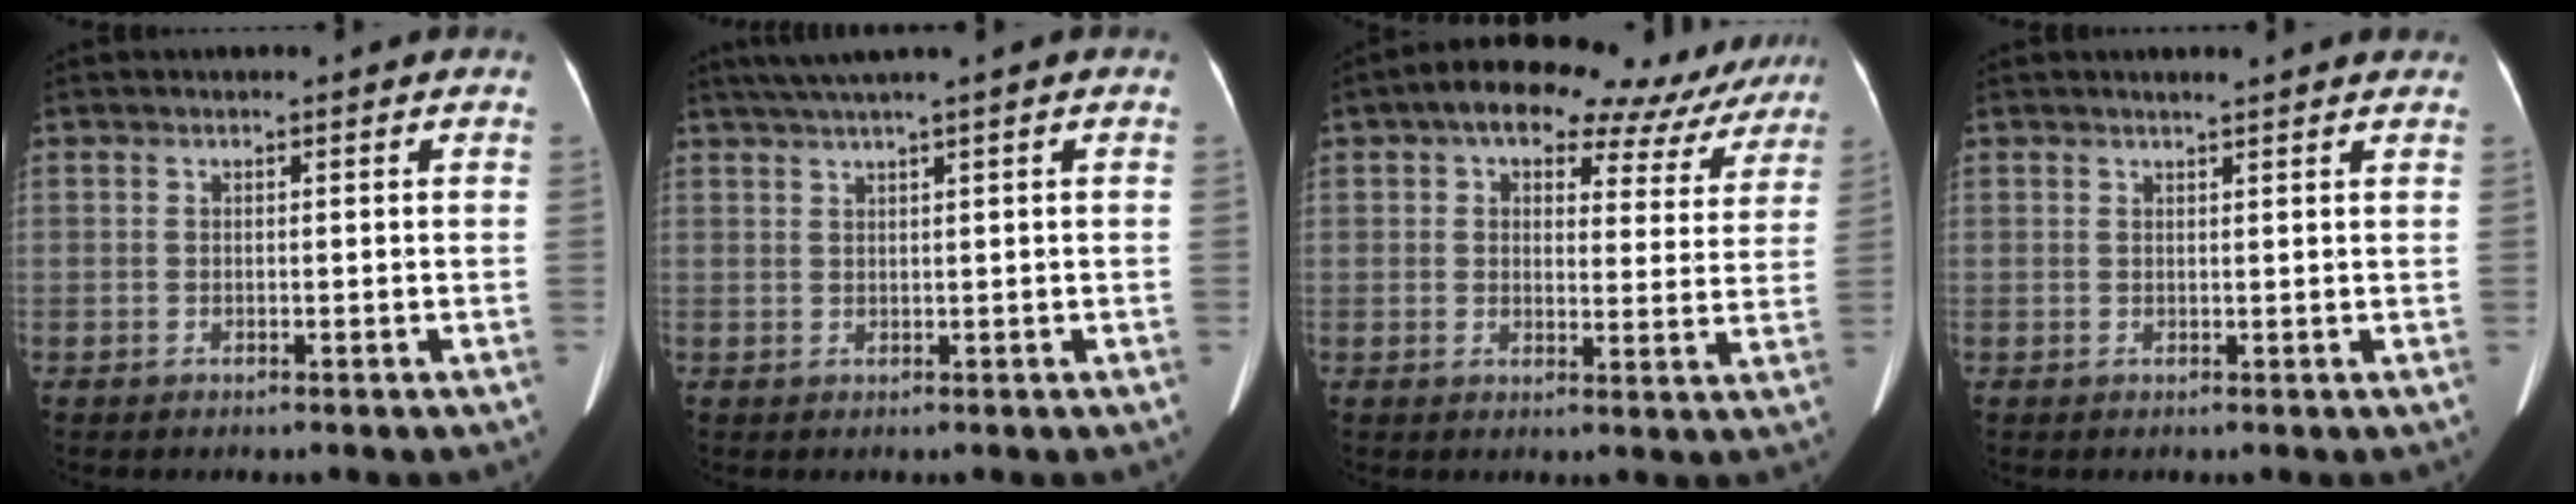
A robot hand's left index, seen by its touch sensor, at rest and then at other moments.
{"total": 3.8, "force": [2.5, -0.9, 2.7], "torque": [-0.057, 0.016, 0.052]}
{"total": 14.9, "force": [11.2, 7.1, 6.8], "torque": [-0.071, 0.039, 0.125]}
{"total": 4.5, "force": [4.1, 0.3, 1.9], "torque": [-0.025, 0.014, 0.041]}